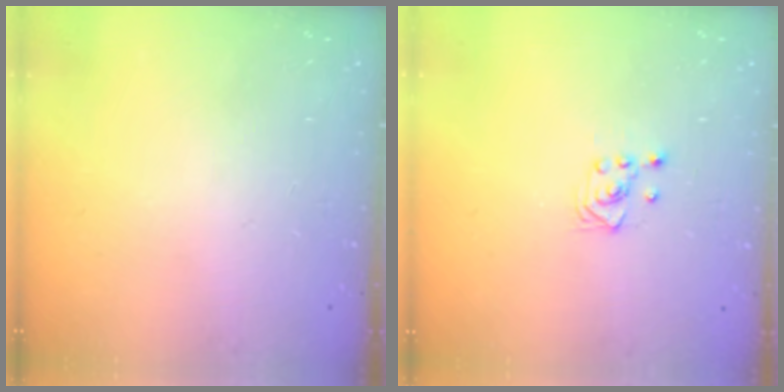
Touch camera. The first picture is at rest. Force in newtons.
{"total": 3.0, "press": 2.6, "slide": 1.5}